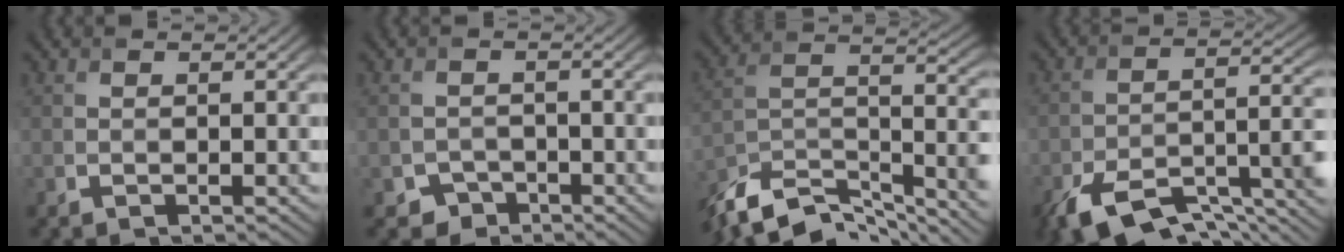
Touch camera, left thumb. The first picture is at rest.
{"total": 2.3, "force": [-1.7, 1.5, 0.4], "torque": [-0.001, -0.002, -0.034]}
{"total": 12.2, "force": [-8.6, 4.6, 7.4], "torque": [-0.154, -0.010, -0.155]}
{"total": 12.9, "force": [-8.9, 4.4, 8.2], "torque": [-0.150, -0.013, -0.153]}